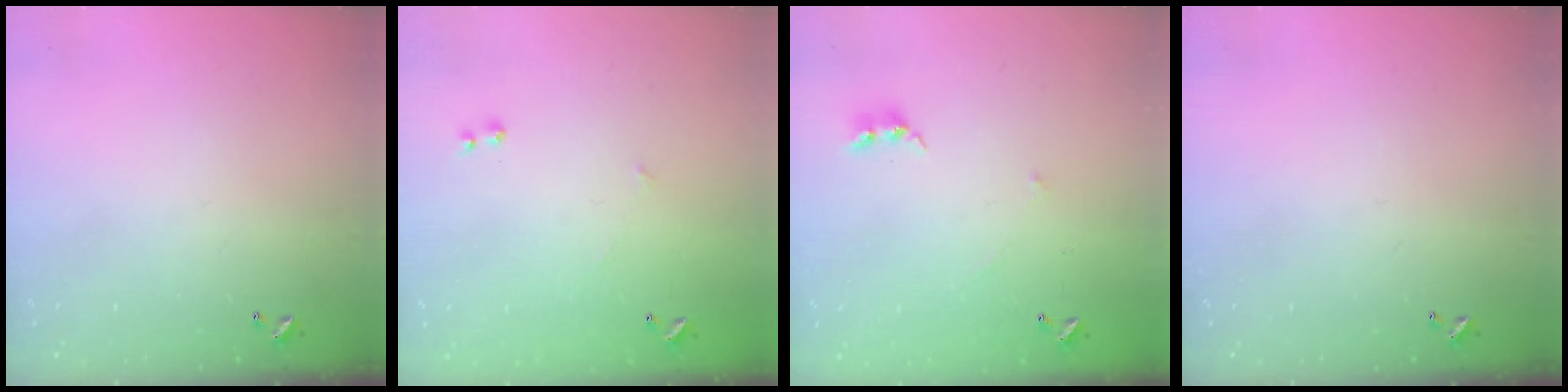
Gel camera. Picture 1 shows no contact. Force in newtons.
{"total": 6.1, "press": 6.1, "slide": 0.7}
{"total": 4.8, "press": 4.7, "slide": 0.8}
{"total": 0.0}